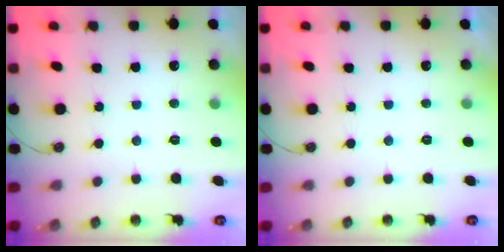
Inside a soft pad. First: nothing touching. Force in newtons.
{"total": 0.0}